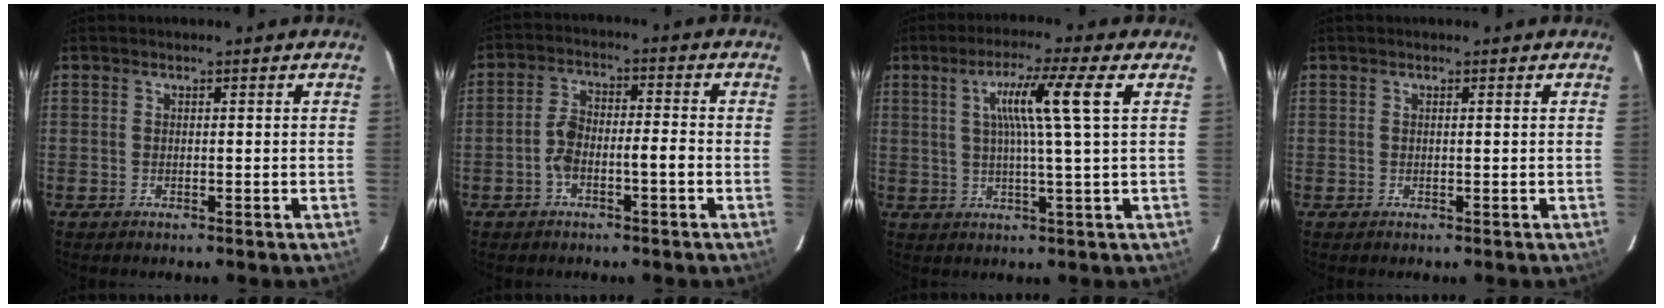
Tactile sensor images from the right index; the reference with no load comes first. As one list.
[{"total": 5.7, "force": [-2.0, 1.9, 5.0], "torque": [-0.102, 0.027, -0.034]}, {"total": 8.9, "force": [2.5, -1.4, 8.4], "torque": [-0.147, 0.009, 0.045]}, {"total": 0.0}]